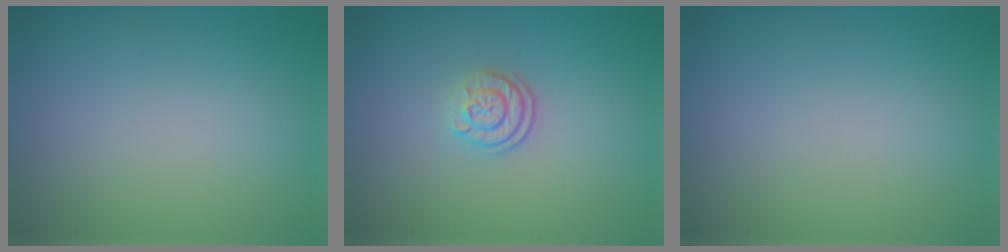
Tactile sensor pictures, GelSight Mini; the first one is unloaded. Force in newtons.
{"total": 2.2, "press": 1.8, "slide": 1.3}
{"total": 0.0}